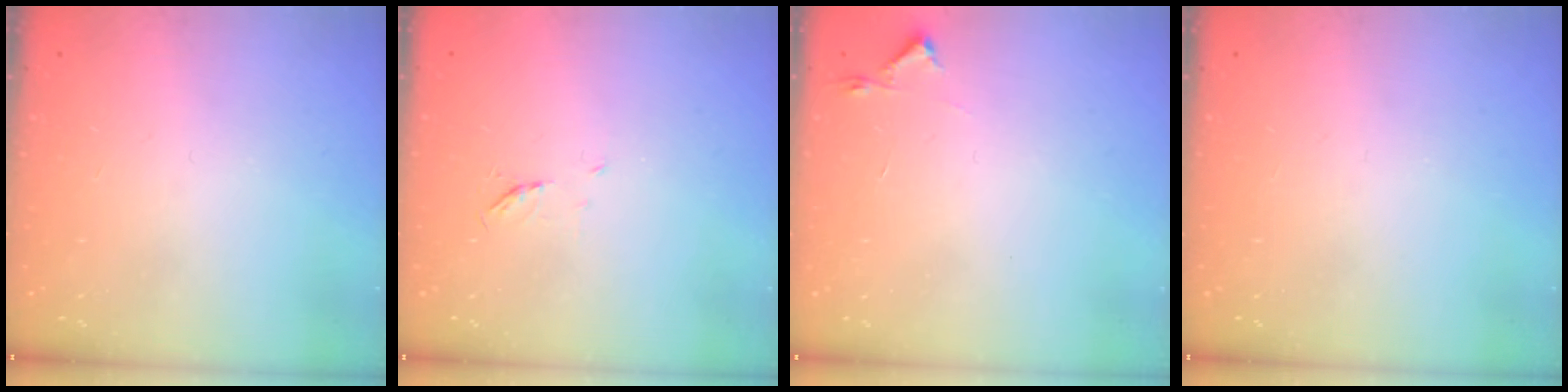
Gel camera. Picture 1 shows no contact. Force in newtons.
{"total": 3.9, "press": 3.8, "slide": 0.7}
{"total": 2.7, "press": 2.6, "slide": 0.4}
{"total": 0.0}